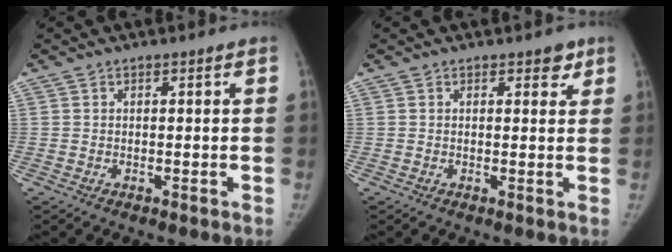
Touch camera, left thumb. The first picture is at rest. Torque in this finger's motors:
{"motor_torque": [0.21, -0.08, 0.52, -0.45, 0.02]}